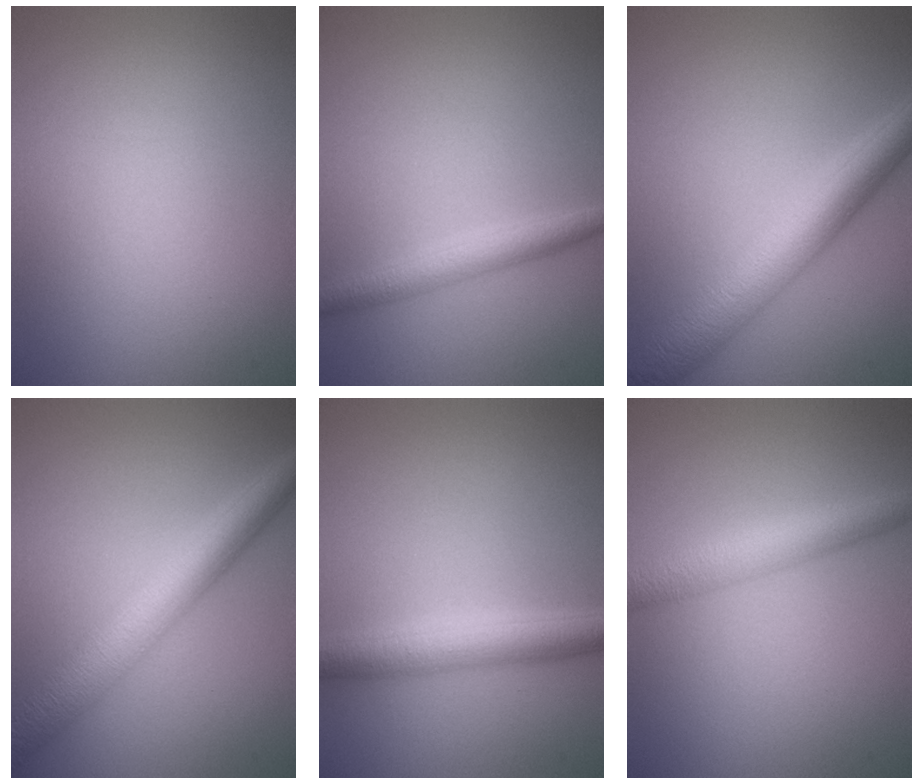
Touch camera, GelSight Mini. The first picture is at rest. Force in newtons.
{"total": 2.7, "press": 2.7, "slide": 0.1}
{"total": 6.3, "press": 6.3, "slide": 0.2}
{"total": 6.4, "press": 6.4, "slide": 0.2}
{"total": 4.2, "press": 4.2, "slide": 0.0}
{"total": 3.9, "press": 3.9, "slide": 0.1}